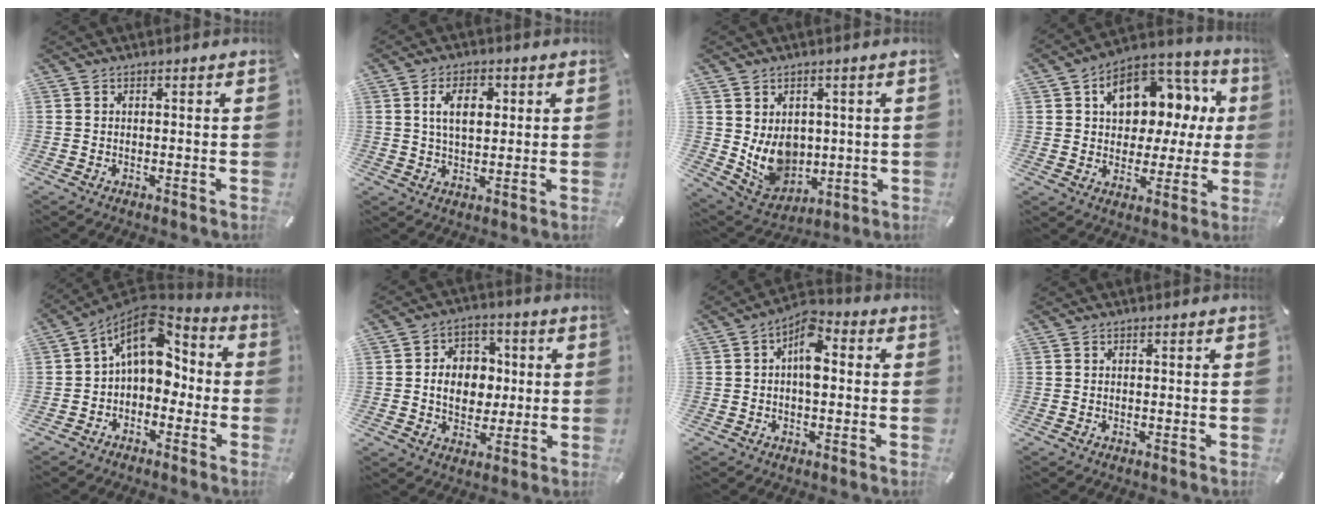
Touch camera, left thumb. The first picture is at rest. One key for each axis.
{"total": 7.4, "fx": 1.9, "fy": 4.7, "fz": 5.4, "tx": -0.093, "ty": 0.004, "tz": 0.029}
{"total": 9.8, "fx": 1.6, "fy": 8.6, "fz": 4.3, "tx": -0.087, "ty": -0.022, "tz": 0.037}
{"total": 13.6, "fx": 4.0, "fy": 9.7, "fz": 8.7, "tx": -0.131, "ty": -0.016, "tz": 0.071}
{"total": 12.2, "fx": 3.0, "fy": 8.3, "fz": 8.4, "tx": -0.142, "ty": -0.019, "tz": 0.054}
{"total": 9.2, "fx": 0.1, "fy": 7.7, "fz": 5.1, "tx": -0.083, "ty": 0.011, "tz": 0.001}
{"total": 7.4, "fx": 0.5, "fy": 4.1, "fz": 6.2, "tx": -0.091, "ty": 0.004, "tz": 0.006}
{"total": 0.0}